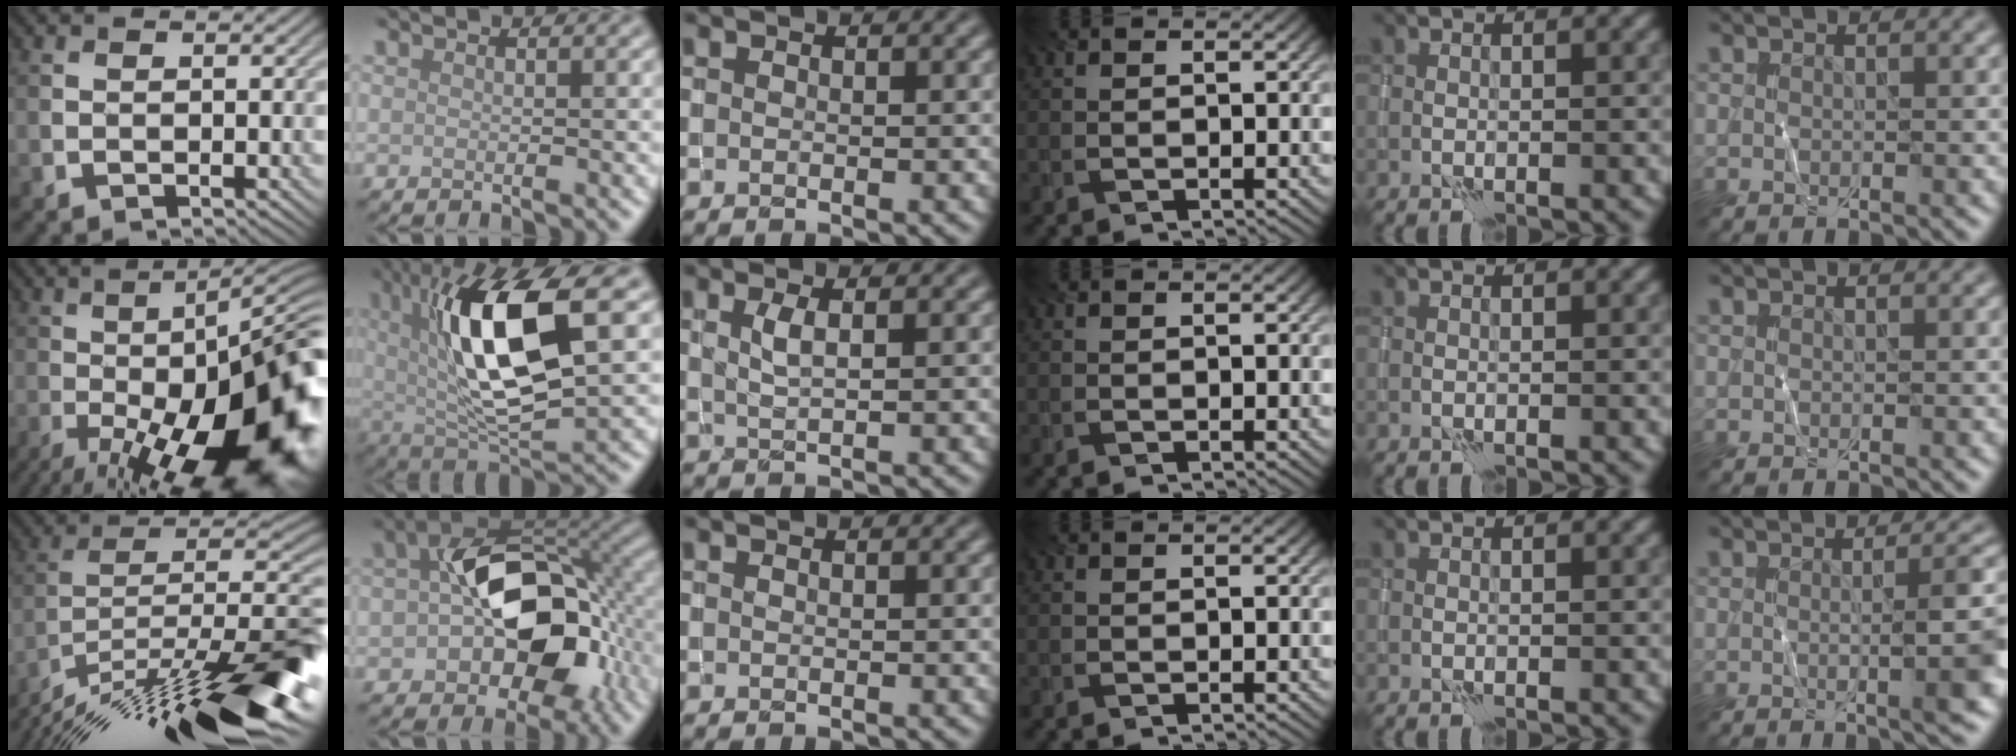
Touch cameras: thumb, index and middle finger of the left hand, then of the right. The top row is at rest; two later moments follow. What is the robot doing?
{"motion": "wrap", "object": "thread"}